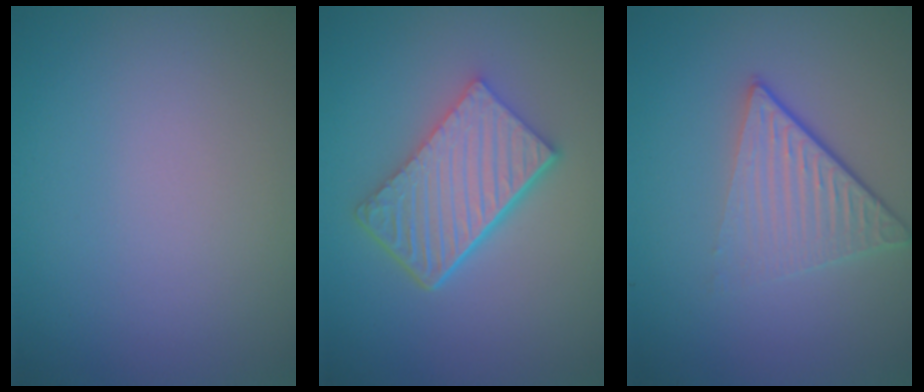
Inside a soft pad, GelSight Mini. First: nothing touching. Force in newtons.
{"total": 6.0, "press": 4.3, "slide": 4.2}
{"total": 4.7, "press": 2.9, "slide": 3.7}